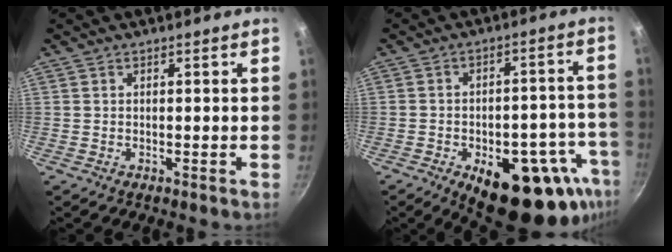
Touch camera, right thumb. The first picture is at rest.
{"total": 22.0, "force": [-10.9, 10.5, 16.0], "torque": [-0.134, 0.028, -0.134]}